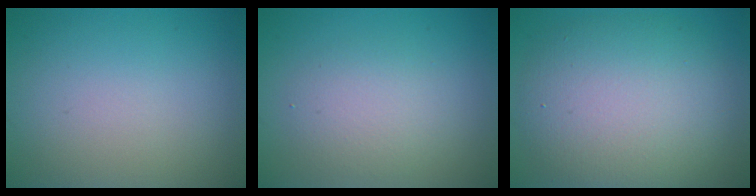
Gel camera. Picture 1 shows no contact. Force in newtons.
{"total": 2.8, "press": 2.8, "slide": 0.2}
{"total": 9.3, "press": 9.3, "slide": 0.6}